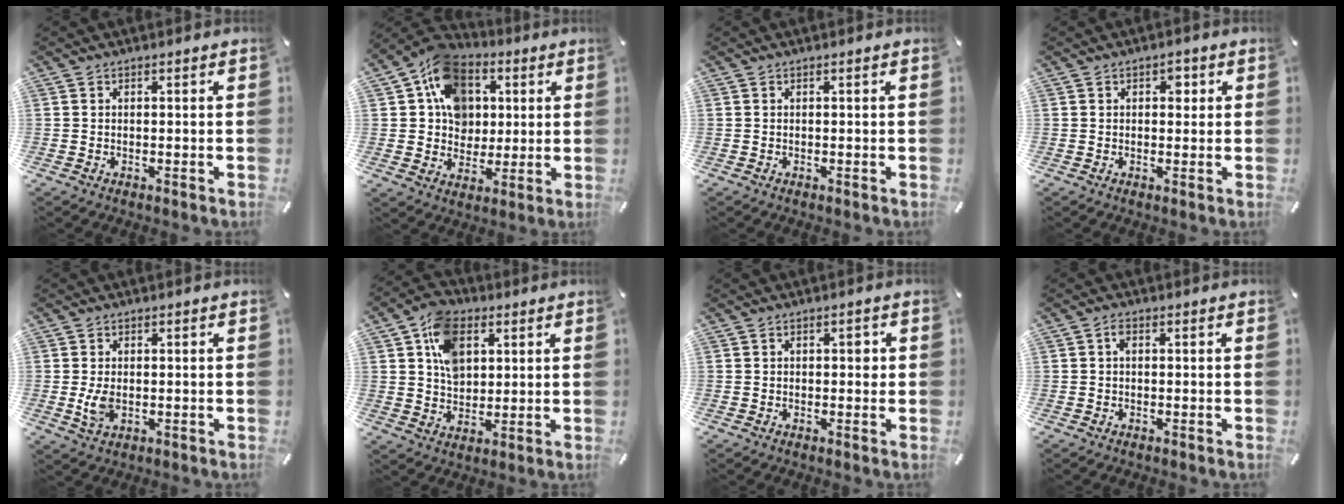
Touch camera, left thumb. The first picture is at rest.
{"total": 13.2, "force": [3.9, 11.5, 5.2], "torque": [-0.094, -0.018, 0.078]}
{"total": 0.0}
{"total": 2.5, "force": [0.8, 1.7, 1.6], "torque": [-0.011, -0.001, 0.006]}
{"total": 4.3, "force": [-0.3, 2.8, 3.2], "torque": [-0.070, -0.007, -0.009]}
{"total": 10.7, "force": [3.8, 8.1, 5.9], "torque": [-0.097, 0.006, 0.073]}
{"total": 1.9, "force": [0.2, 1.3, 1.4], "torque": [-0.021, 0.005, -0.003]}
{"total": 1.3, "force": [0.1, 0.7, 1.1], "torque": [-0.024, 0.005, 0.000]}